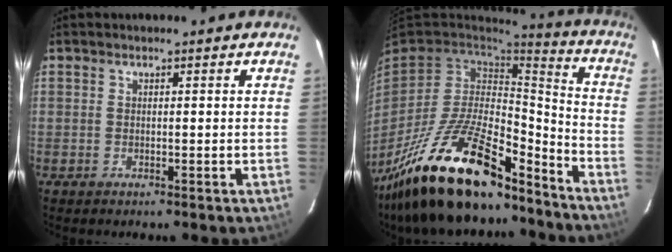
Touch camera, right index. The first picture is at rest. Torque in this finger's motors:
{"motor_torque": [2.14, 0.00, 0.70, 0.18]}